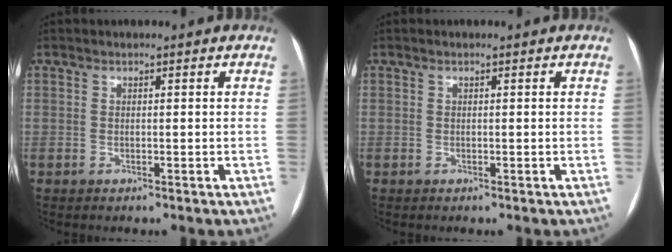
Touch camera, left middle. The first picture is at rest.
{"total": 0.0}